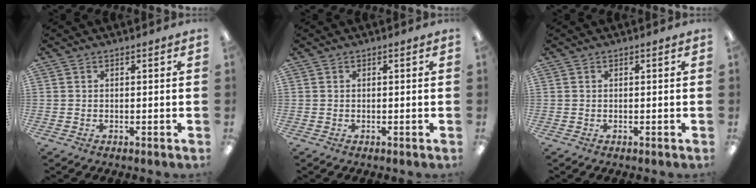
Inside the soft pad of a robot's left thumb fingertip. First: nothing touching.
{"total": 0.0}
{"total": 0.0}